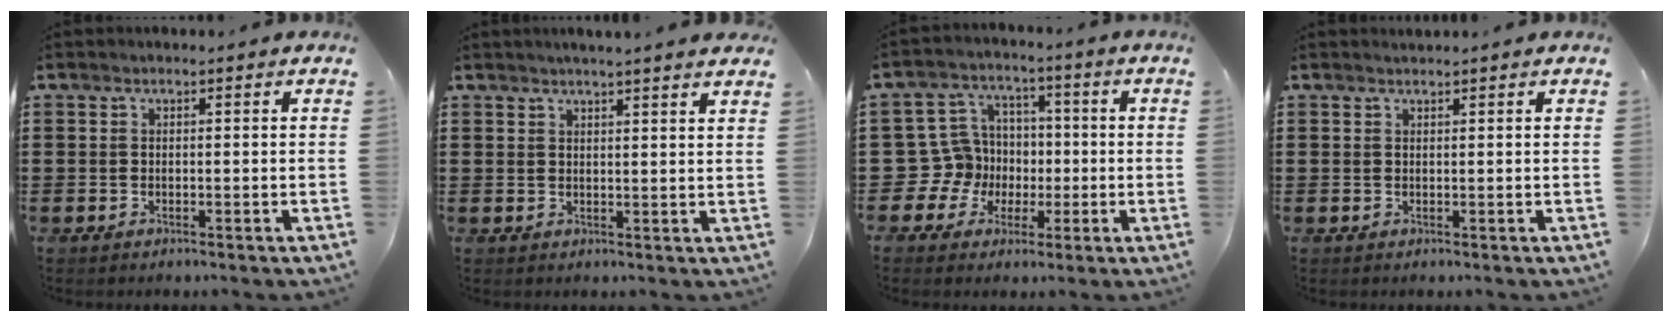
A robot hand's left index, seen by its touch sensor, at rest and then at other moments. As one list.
[{"total": 2.3, "force": [2.1, -0.4, 0.7], "torque": [-0.018, -0.003, 0.040]}, {"total": 9.4, "force": [-0.9, 9.1, 2.2], "torque": [-0.102, 0.005, -0.014]}, {"total": 0.6, "force": [0.5, -0.1, 0.1], "torque": [-0.004, -0.001, 0.011]}]